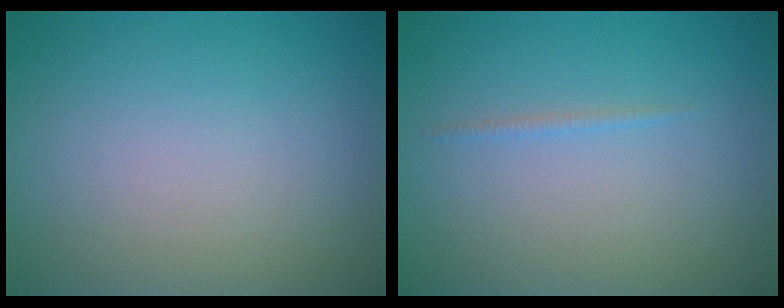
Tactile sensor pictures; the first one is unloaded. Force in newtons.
{"total": 0.5, "press": 0.5, "slide": 0.1}